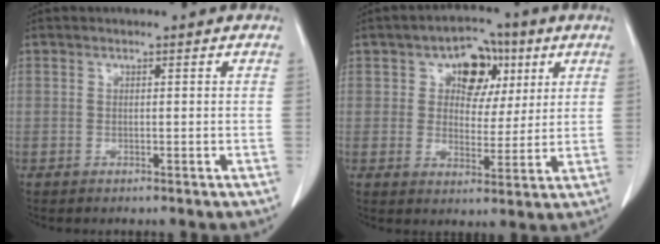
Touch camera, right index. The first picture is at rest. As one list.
[{"total": 8.1, "force": [3.2, 5.5, 5.0], "torque": [-0.061, 0.022, 0.049]}]